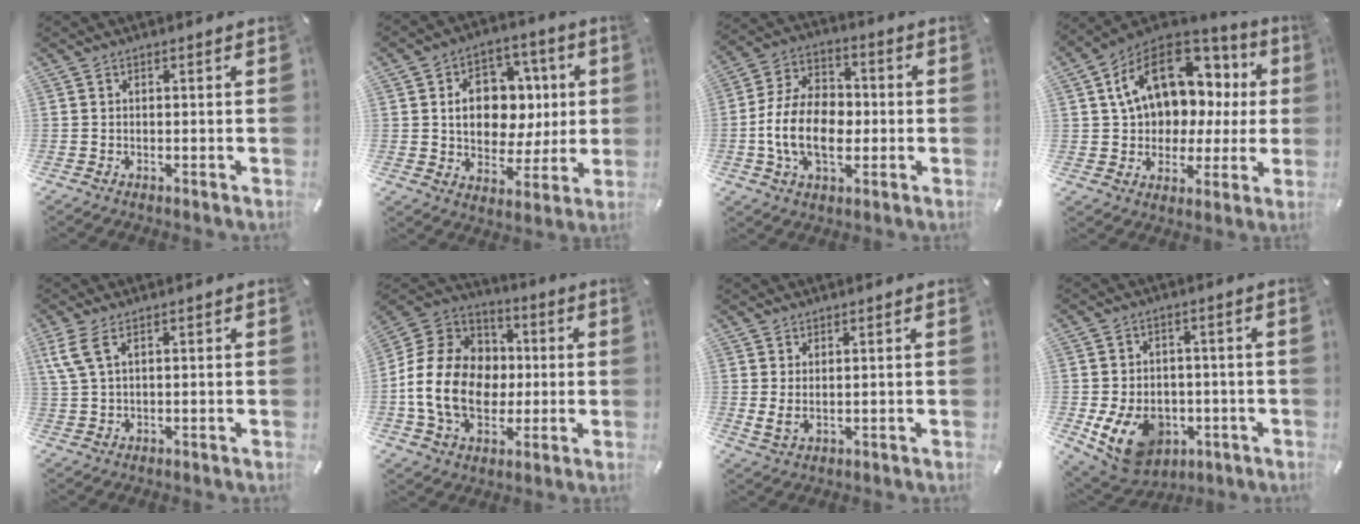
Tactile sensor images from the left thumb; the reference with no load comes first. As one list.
[{"total": 12.6, "force": [1.7, 10.4, 6.9], "torque": [-0.100, 0.002, 0.040]}, {"total": 14.3, "force": [-2.6, 9.8, 10.1], "torque": [-0.217, 0.011, -0.048]}, {"total": 17.5, "force": [6.7, 11.9, 10.9], "torque": [-0.187, -0.029, 0.121]}, {"total": 5.0, "force": [2.2, 2.3, 3.8], "torque": [-0.095, -0.004, 0.037]}, {"total": 18.7, "force": [-2.1, 15.3, 10.5], "torque": [-0.233, 0.025, -0.035]}, {"total": 3.0, "force": [1.5, 1.1, 2.3], "torque": [-0.062, -0.011, 0.026]}, {"total": 12.5, "force": [-4.3, 9.6, 6.9], "torque": [-0.136, 0.016, -0.073]}]